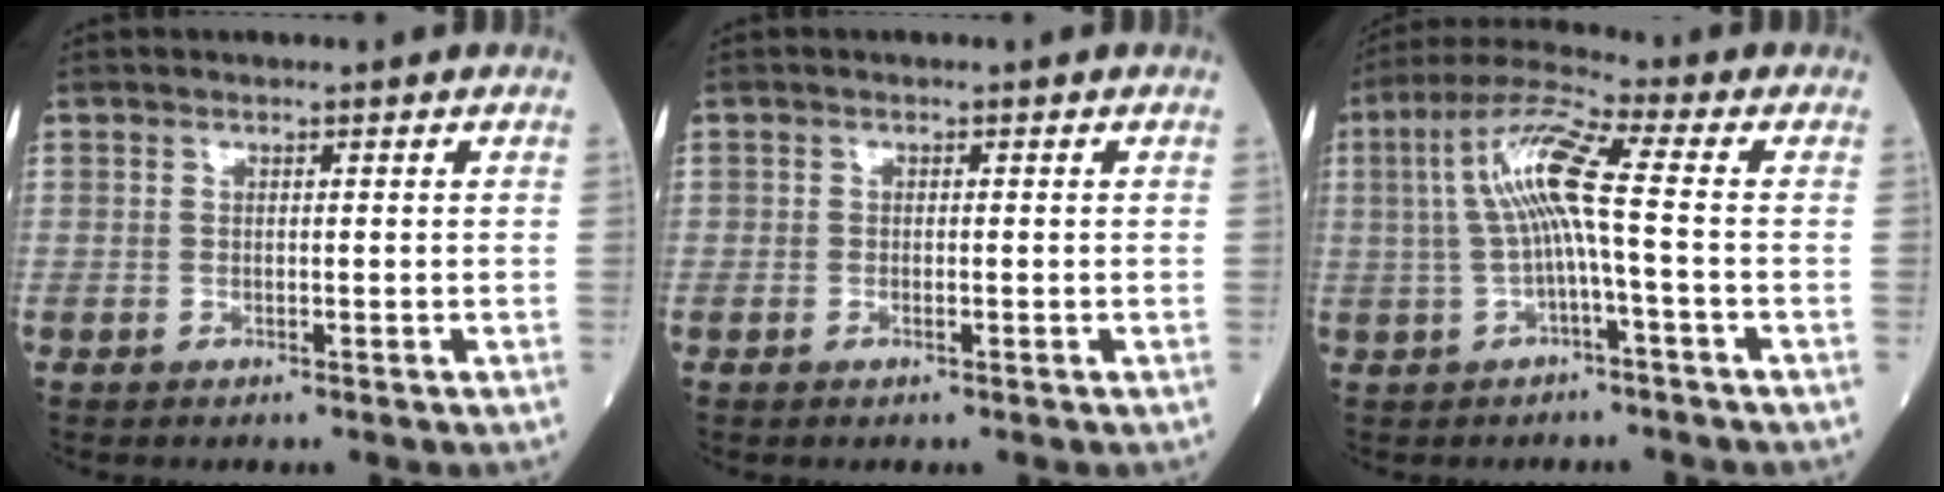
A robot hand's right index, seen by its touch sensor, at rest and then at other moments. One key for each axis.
{"total": 0.7, "fx": -0.3, "fy": 0.2, "fz": 0.5, "tx": -0.012, "ty": -0.001, "tz": -0.006}
{"total": 9.1, "fx": 0.0, "fy": 0.2, "fz": 9.1, "tx": -0.185, "ty": 0.030, "tz": -0.001}